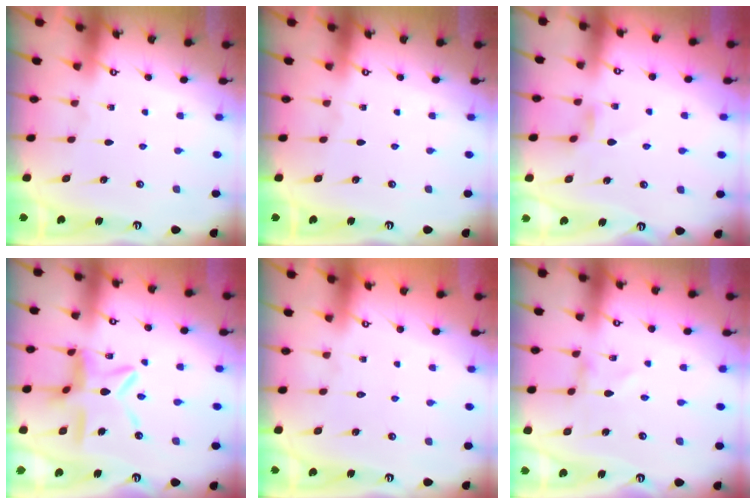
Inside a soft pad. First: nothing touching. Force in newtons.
{"total": 0.0}
{"total": 2.7, "press": 2.6, "slide": 0.4}
{"total": 12.3, "press": 12.2, "slide": 1.2}
{"total": 1.6, "press": 1.6, "slide": 0.2}
{"total": 0.0}